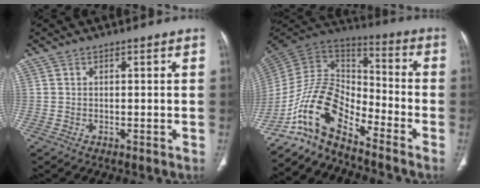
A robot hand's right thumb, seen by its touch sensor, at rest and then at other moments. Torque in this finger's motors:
{"motor_torque": [0.29, 0.08, 1.03, -1.74, 0.16]}